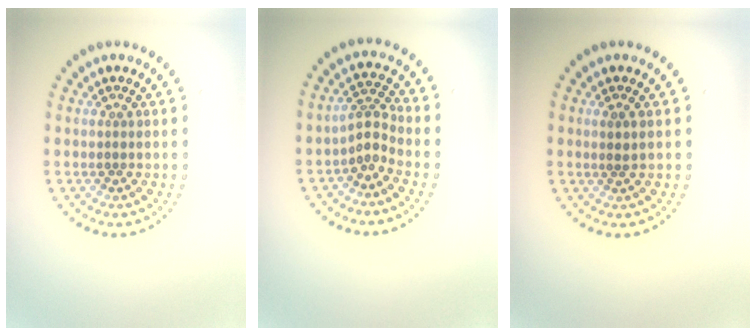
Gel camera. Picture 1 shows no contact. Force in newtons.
{"total": 2.3, "press": 1.5, "slide": 1.8}
{"total": 0.7, "press": 0.4, "slide": 0.6}